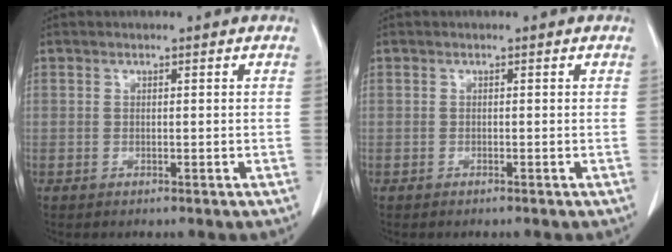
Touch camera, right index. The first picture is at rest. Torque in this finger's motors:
{"motor_torque": [-0.13, -0.09, -0.02, -0.01]}